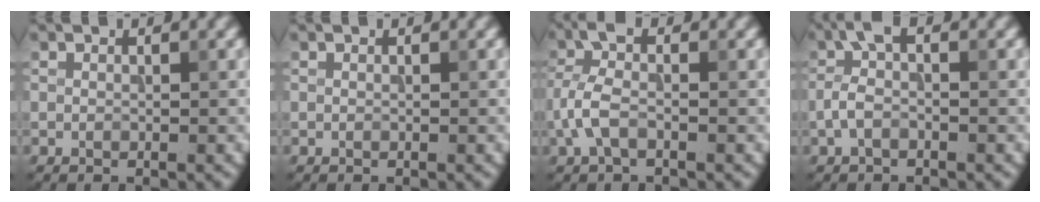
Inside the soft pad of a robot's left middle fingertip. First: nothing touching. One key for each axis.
{"total": 0.0}
{"total": 3.2, "fx": -1.0, "fy": 1.4, "fz": 2.7, "tx": -0.070, "ty": 0.009, "tz": -0.031}
{"total": 2.4, "fx": -0.6, "fy": 1.0, "fz": 2.1, "tx": -0.047, "ty": 0.012, "tz": -0.020}